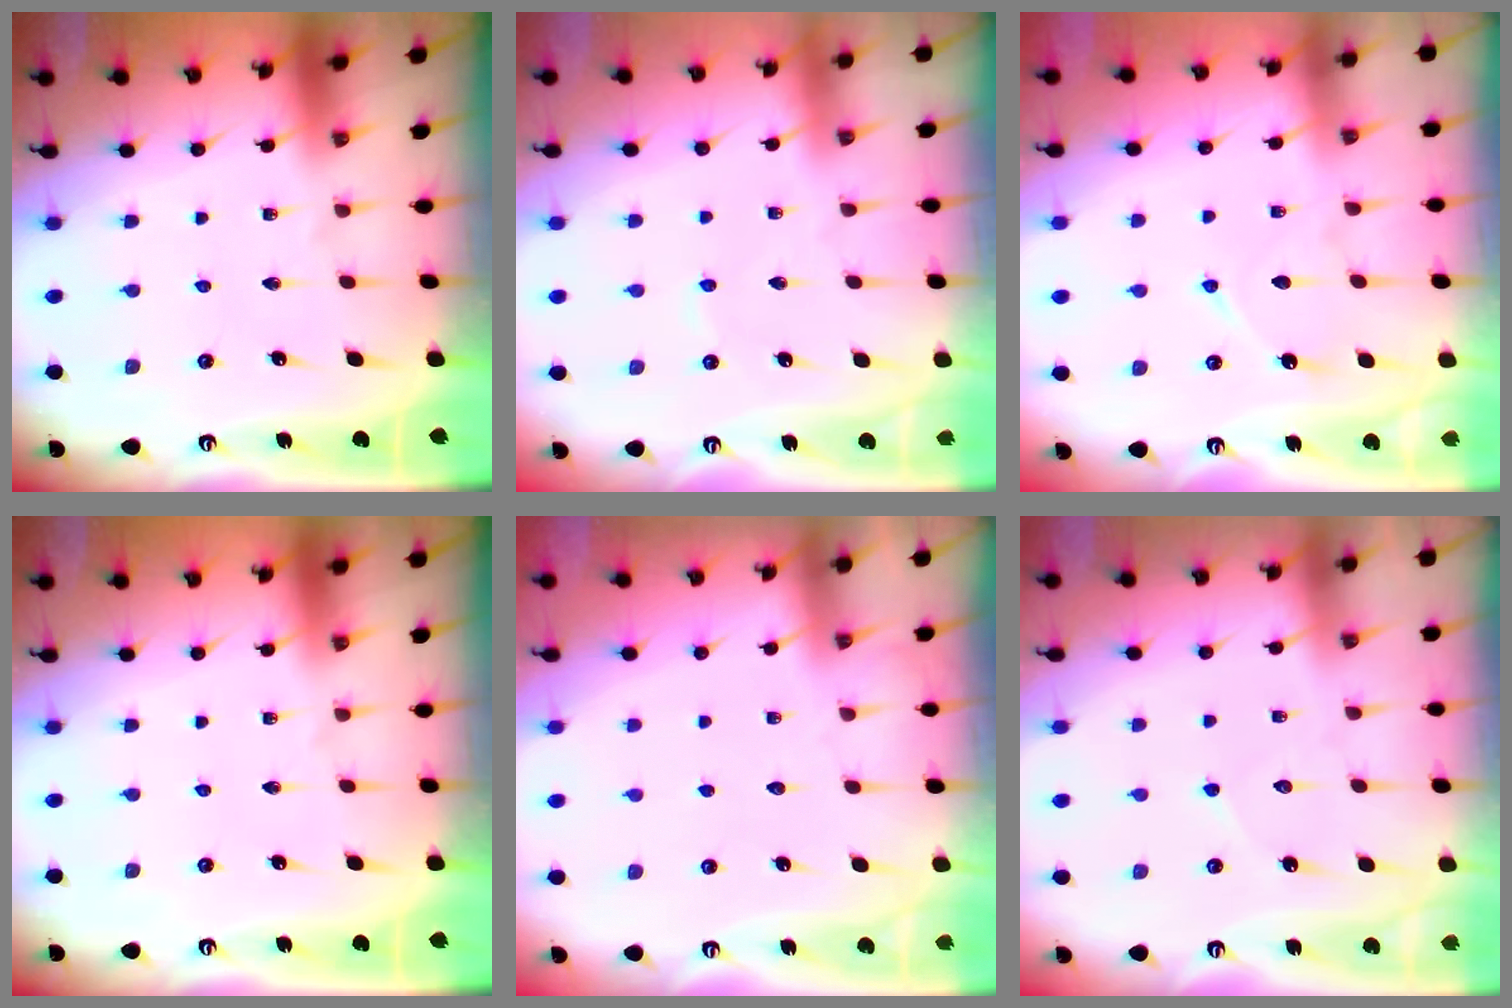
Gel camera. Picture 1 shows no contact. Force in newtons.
{"total": 1.5, "press": 1.4, "slide": 0.2}
{"total": 7.0, "press": 7.0, "slide": 0.7}
{"total": 0.0}
{"total": 2.9, "press": 2.8, "slide": 0.4}
{"total": 4.5, "press": 4.5, "slide": 0.1}